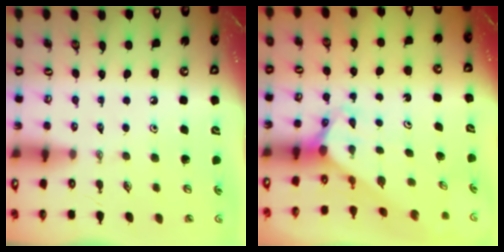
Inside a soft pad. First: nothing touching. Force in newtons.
{"total": 3.0, "press": 3.0, "slide": 0.2}